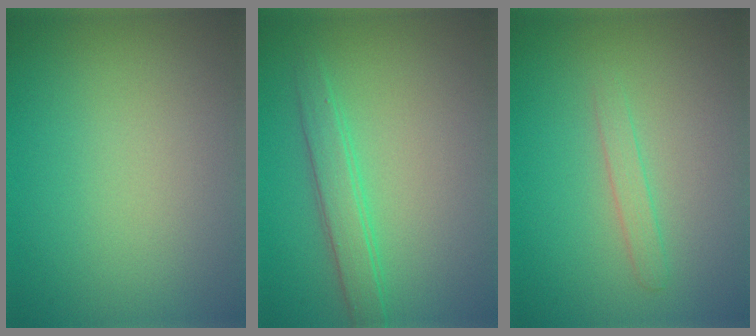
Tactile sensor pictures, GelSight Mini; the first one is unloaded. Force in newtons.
{"total": 2.5, "press": 2.5, "slide": 0.1}
{"total": 1.2, "press": 1.2, "slide": 0.1}